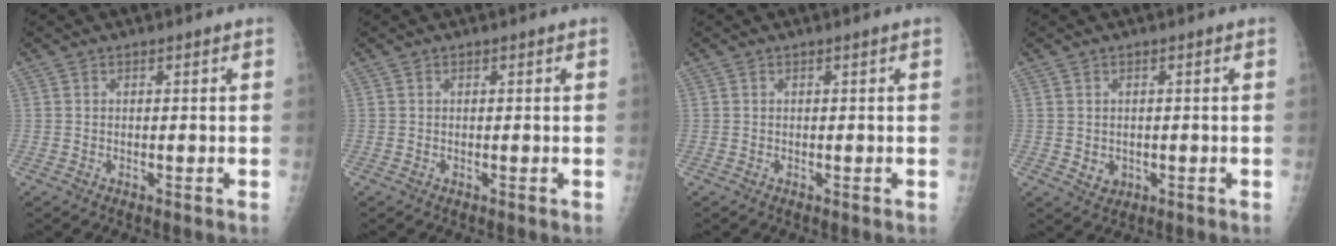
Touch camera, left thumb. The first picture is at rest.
{"total": 0.0}
{"total": 0.0}
{"total": 2.5, "force": [-0.2, 2.2, 1.1], "torque": [-0.009, -0.001, 0.007]}